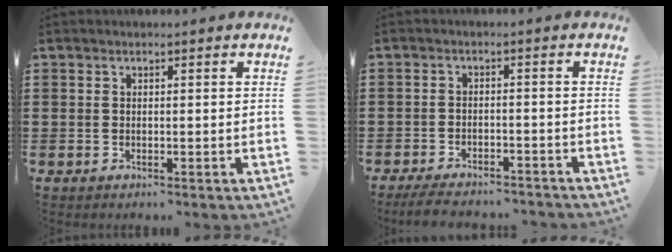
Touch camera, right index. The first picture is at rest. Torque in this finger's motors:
{"motor_torque": [-0.33, 0.36, 0.15, 0.05]}